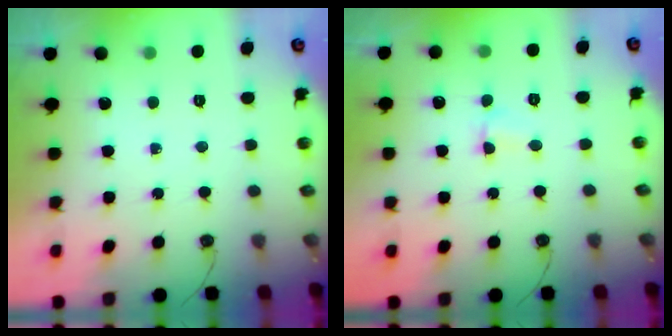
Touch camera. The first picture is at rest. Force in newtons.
{"total": 2.3, "press": 1.9, "slide": 1.4}